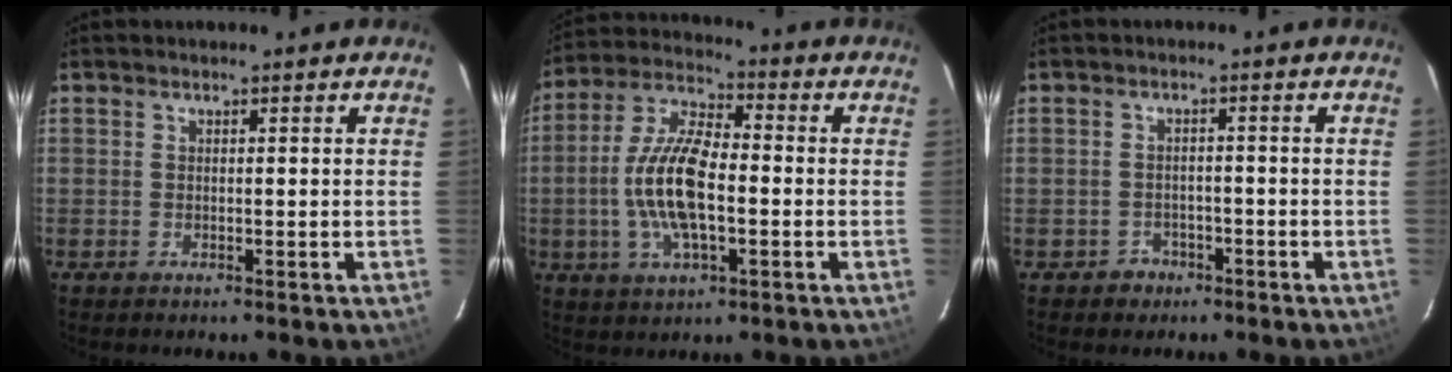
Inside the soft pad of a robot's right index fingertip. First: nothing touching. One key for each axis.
{"total": 13.5, "fx": -2.2, "fy": 5.3, "fz": 12.2, "tx": -0.255, "ty": 0.004, "tz": -0.044}
{"total": 3.3, "fx": -2.0, "fy": 2.7, "fz": 0.0, "tx": -0.006, "ty": 0.016, "tz": -0.027}